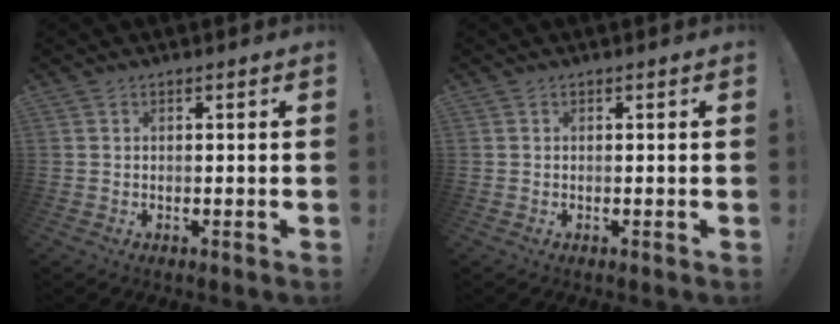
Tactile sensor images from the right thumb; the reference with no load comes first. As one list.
[{"total": 0.0}]